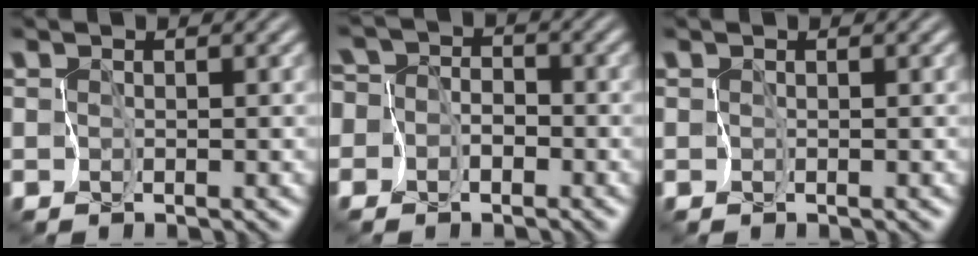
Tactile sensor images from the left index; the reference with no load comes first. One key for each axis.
{"total": 6.4, "fx": -2.4, "fy": 5.7, "fz": 1.9, "tx": -0.060, "ty": 0.016, "tz": -0.082}
{"total": 0.0}